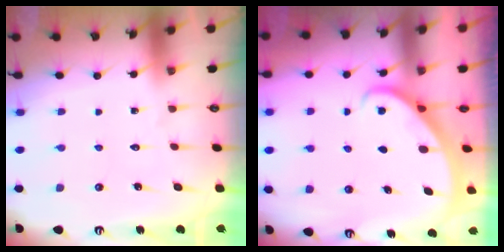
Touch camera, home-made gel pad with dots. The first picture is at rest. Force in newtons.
{"total": 1.9, "press": 1.9, "slide": 0.2}